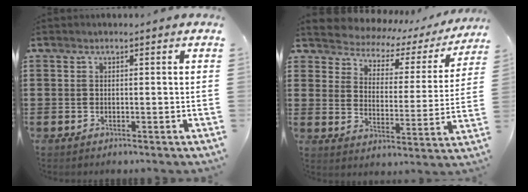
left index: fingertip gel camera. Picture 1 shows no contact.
{"total": 3.1, "force": [2.8, 1.2, 0.5], "torque": [-0.034, -0.025, 0.036]}